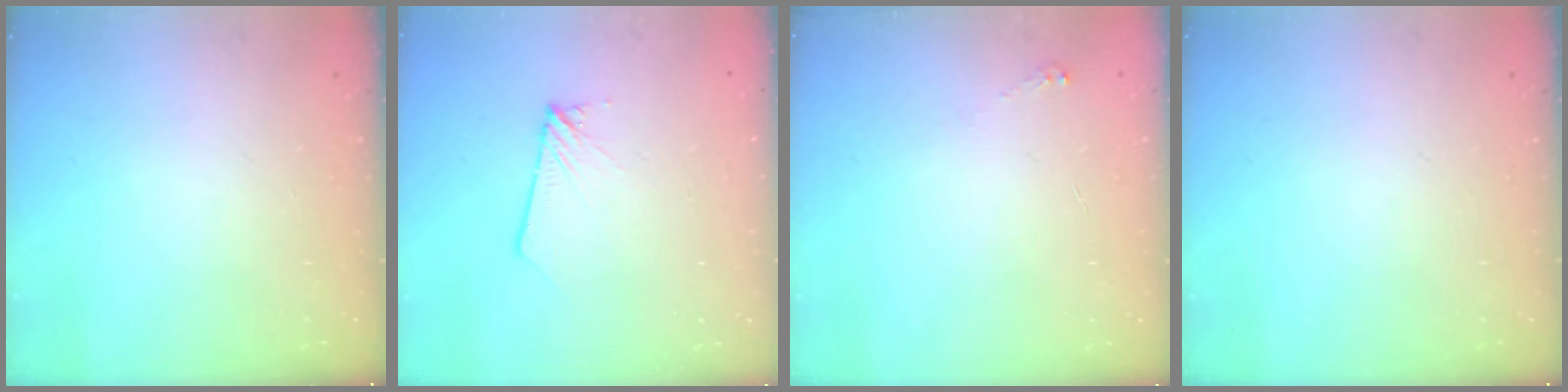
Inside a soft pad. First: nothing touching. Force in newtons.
{"total": 1.8, "press": 1.8, "slide": 0.1}
{"total": 3.1, "press": 3.0, "slide": 0.5}
{"total": 0.0}